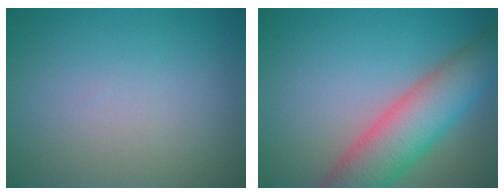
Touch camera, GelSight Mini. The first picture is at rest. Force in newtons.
{"total": 8.3, "press": 8.3, "slide": 0.5}